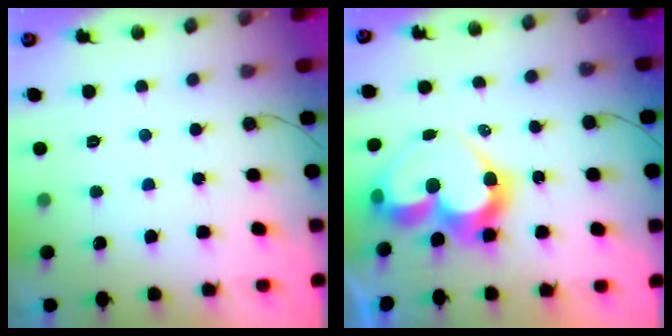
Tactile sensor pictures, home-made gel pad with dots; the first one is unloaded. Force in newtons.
{"total": 13.1, "press": 13.1, "slide": 1.3}